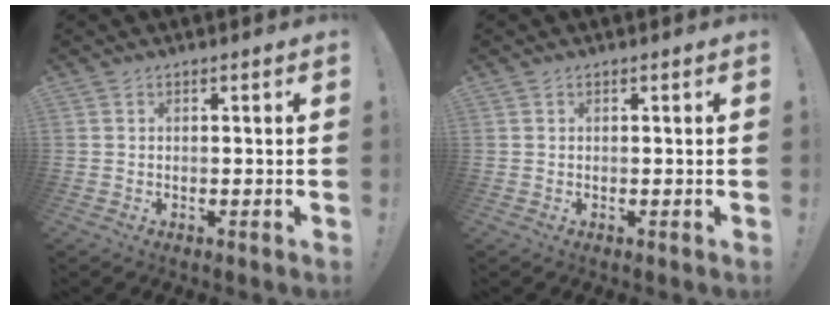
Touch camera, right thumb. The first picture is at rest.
{"total": 0.0}